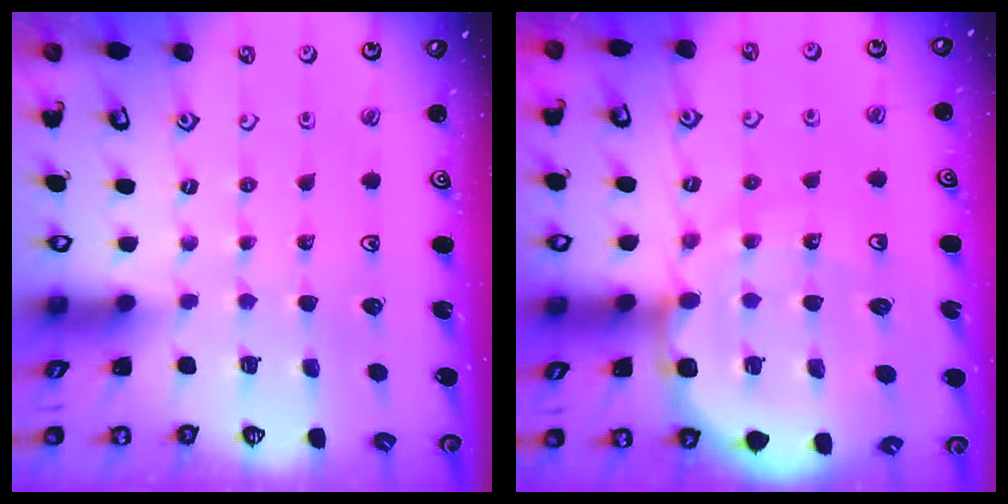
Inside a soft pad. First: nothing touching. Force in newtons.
{"total": 13.7, "press": 13.4, "slide": 3.0}